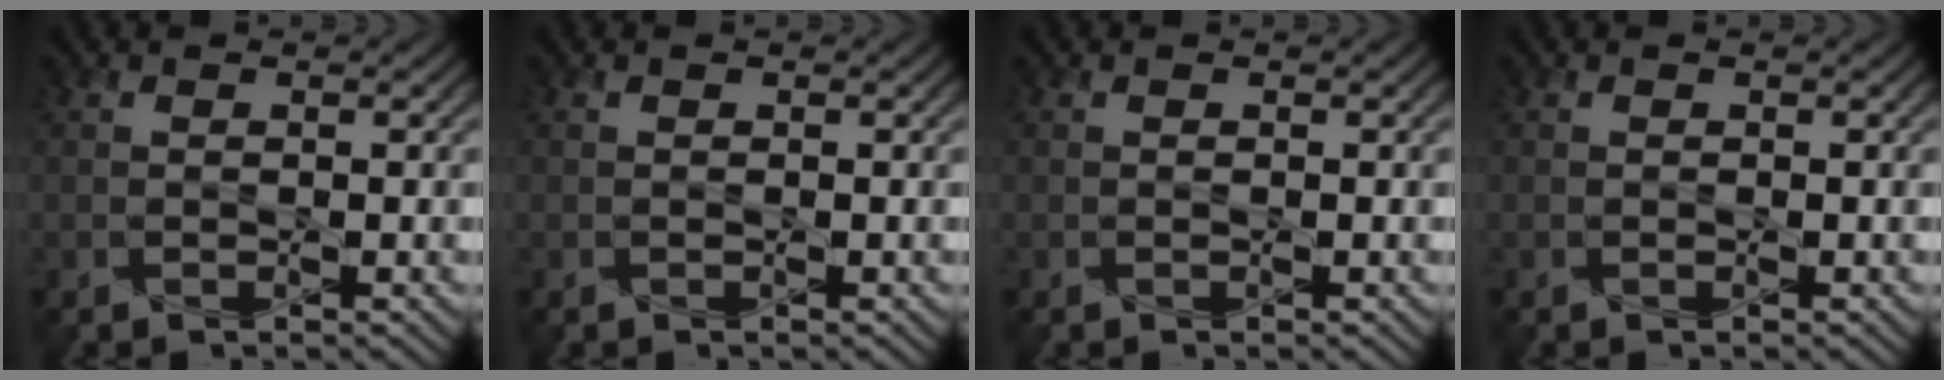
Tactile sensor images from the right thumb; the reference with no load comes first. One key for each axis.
{"total": 0.0}
{"total": 0.0}
{"total": 0.0}